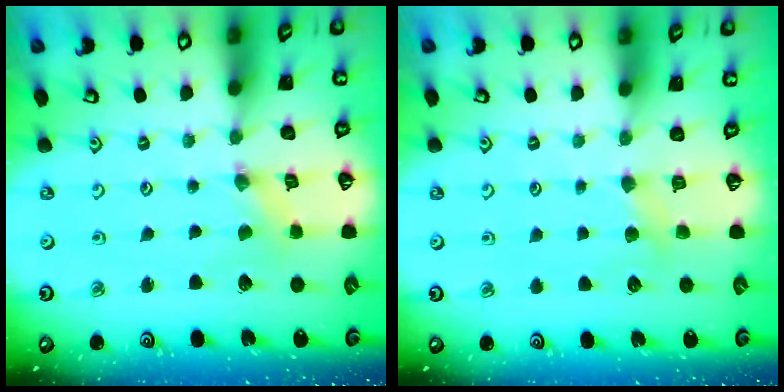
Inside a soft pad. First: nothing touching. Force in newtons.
{"total": 3.5, "press": 3.5, "slide": 0.5}